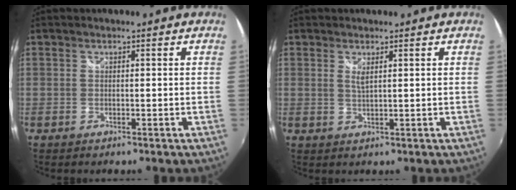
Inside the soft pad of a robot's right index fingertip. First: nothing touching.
{"total": 1.7, "force": [0.9, 0.2, 1.5], "torque": [-0.026, 0.002, 0.016]}